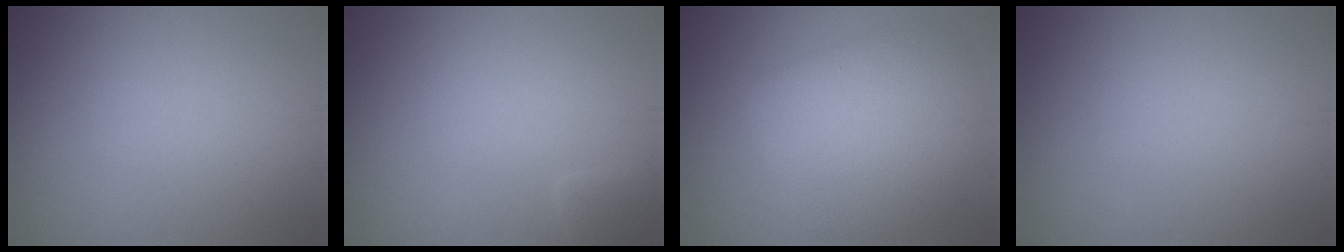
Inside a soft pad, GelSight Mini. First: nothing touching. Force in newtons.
{"total": 0.9, "press": 0.9, "slide": 0.1}
{"total": 6.7, "press": 6.7, "slide": 0.3}
{"total": 0.0}